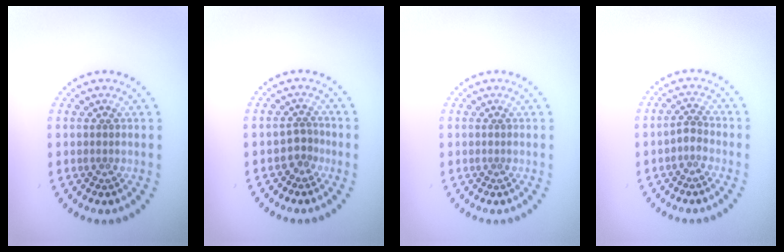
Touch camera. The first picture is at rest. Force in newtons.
{"total": 1.4, "press": 1.1, "slide": 0.9}
{"total": 0.0}
{"total": 1.2, "press": 1.0, "slide": 0.7}